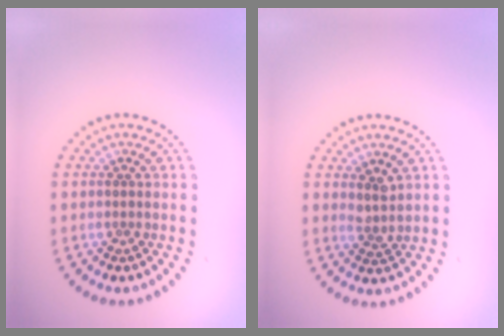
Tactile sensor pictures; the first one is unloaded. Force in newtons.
{"total": 1.8, "press": 1.3, "slide": 1.2}